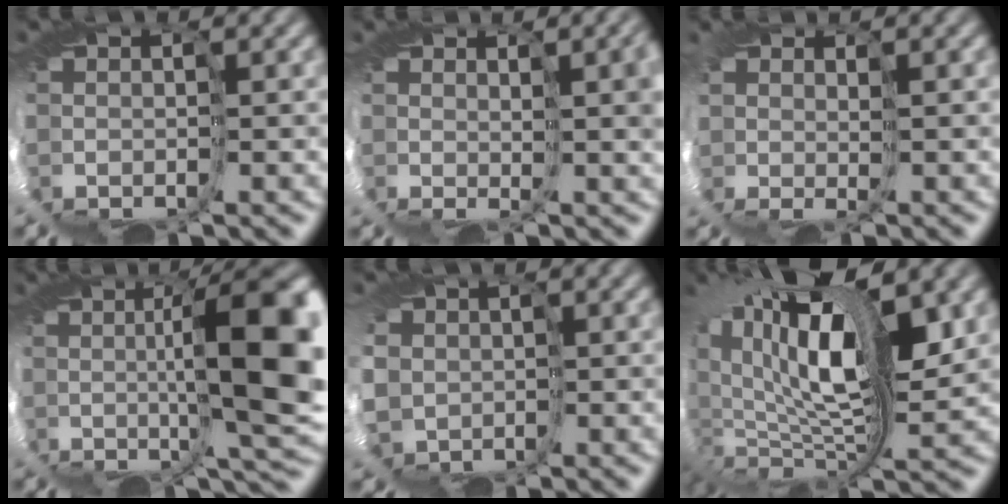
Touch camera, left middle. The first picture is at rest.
{"total": 4.3, "force": [1.5, 0.9, 3.9], "torque": [-0.056, 0.008, 0.020]}
{"total": 1.5, "force": [1.1, 0.8, 0.5], "torque": [-0.014, 0.002, 0.021]}
{"total": 12.4, "force": [1.7, 2.8, 11.9], "torque": [-0.192, 0.006, 0.035]}
{"total": 9.9, "force": [-0.7, 8.8, 4.5], "torque": [-0.142, -0.034, -0.045]}
{"total": 15.2, "force": [4.4, 7.6, 12.4], "torque": [-0.240, 0.000, 0.092]}